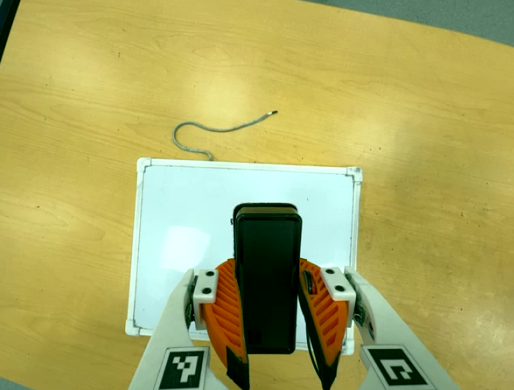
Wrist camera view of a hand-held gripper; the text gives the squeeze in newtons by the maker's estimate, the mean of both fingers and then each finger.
{"total": 7.7, "left": 6.1, "right": 9.3}